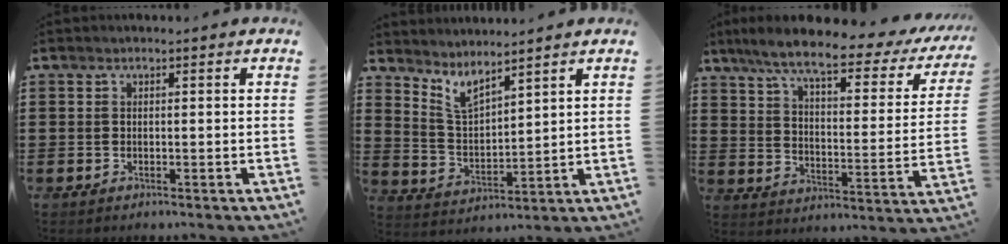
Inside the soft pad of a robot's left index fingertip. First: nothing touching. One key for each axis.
{"total": 5.1, "fx": 4.6, "fy": 1.0, "fz": 2.1, "tx": -0.056, "ty": -0.019, "tz": 0.084}
{"total": 8.4, "fx": 6.6, "fy": 0.5, "fz": 5.3, "tx": -0.120, "ty": -0.040, "tz": 0.106}